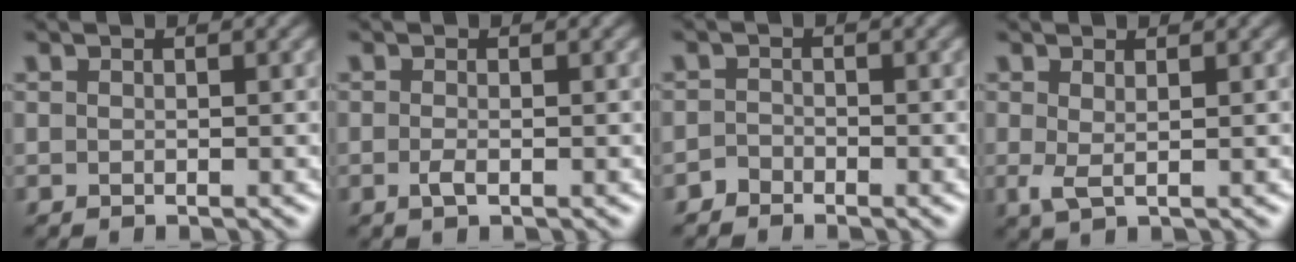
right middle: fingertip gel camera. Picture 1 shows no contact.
{"total": 1.0, "force": [-0.4, 0.2, 0.9], "torque": [-0.023, -0.001, -0.010]}
{"total": 1.1, "force": [-1.0, 0.5, 0.1], "torque": [0.000, 0.006, -0.020]}
{"total": 1.6, "force": [0.3, 0.4, 1.5], "torque": [-0.036, 0.001, 0.007]}